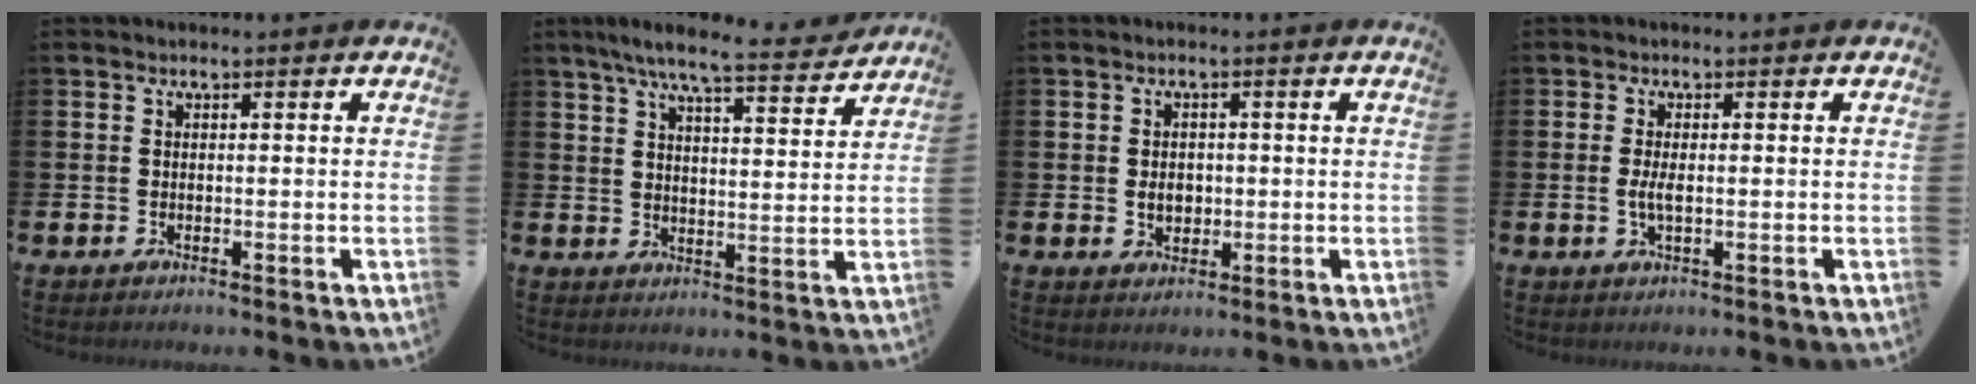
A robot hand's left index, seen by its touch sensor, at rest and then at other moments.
{"total": 7.7, "force": [6.9, 0.6, 3.4], "torque": [-0.076, -0.036, 0.119]}
{"total": 2.5, "force": [-0.1, 2.0, 1.5], "torque": [-0.010, 0.000, -0.009]}
{"total": 2.0, "force": [-0.1, 0.6, 1.8], "torque": [-0.027, -0.002, -0.005]}